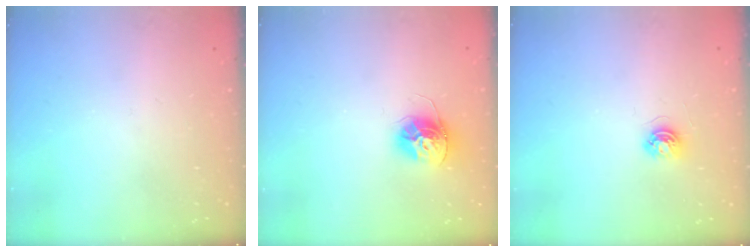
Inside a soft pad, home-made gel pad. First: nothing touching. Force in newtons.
{"total": 12.3, "press": 12.2, "slide": 1.0}
{"total": 4.0, "press": 4.0, "slide": 0.5}